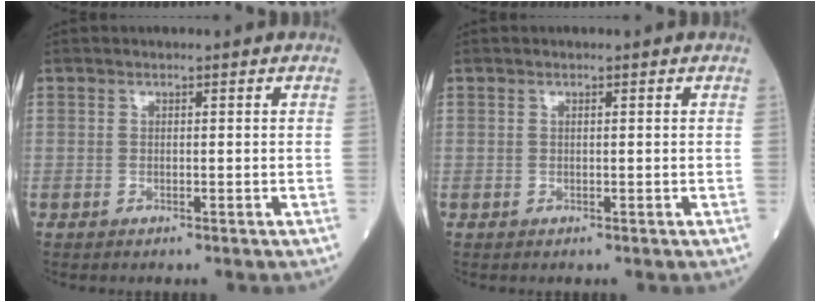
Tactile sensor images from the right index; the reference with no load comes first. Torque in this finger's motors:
{"motor_torque": [-0.10, -0.02, -0.03, -0.01]}